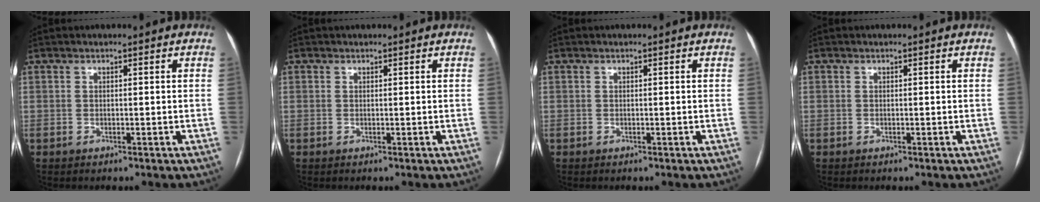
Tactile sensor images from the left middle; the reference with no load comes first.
{"total": 0.5, "force": [-0.1, -0.4, -0.4], "torque": [0.009, -0.006, -0.002]}
{"total": 0.0}
{"total": 0.0}